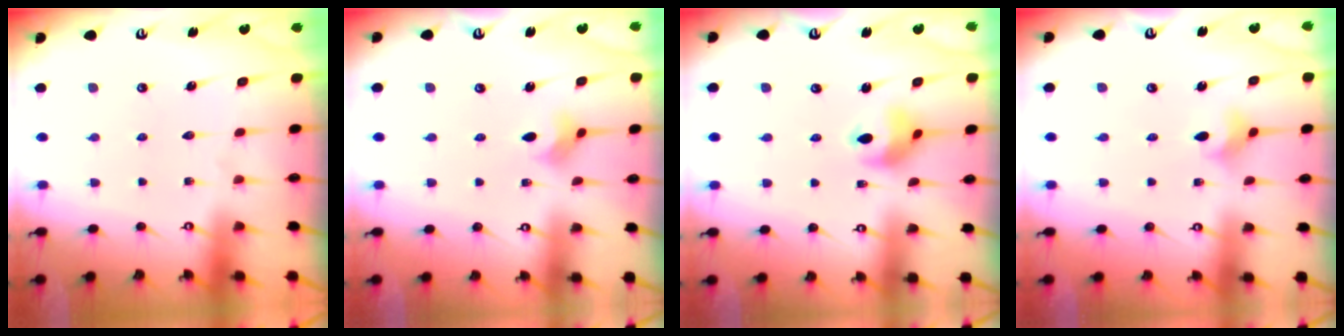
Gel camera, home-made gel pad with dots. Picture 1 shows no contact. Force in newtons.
{"total": 2.6, "press": 2.6, "slide": 0.5}
{"total": 7.7, "press": 7.7, "slide": 0.5}
{"total": 4.0, "press": 4.0, "slide": 0.8}